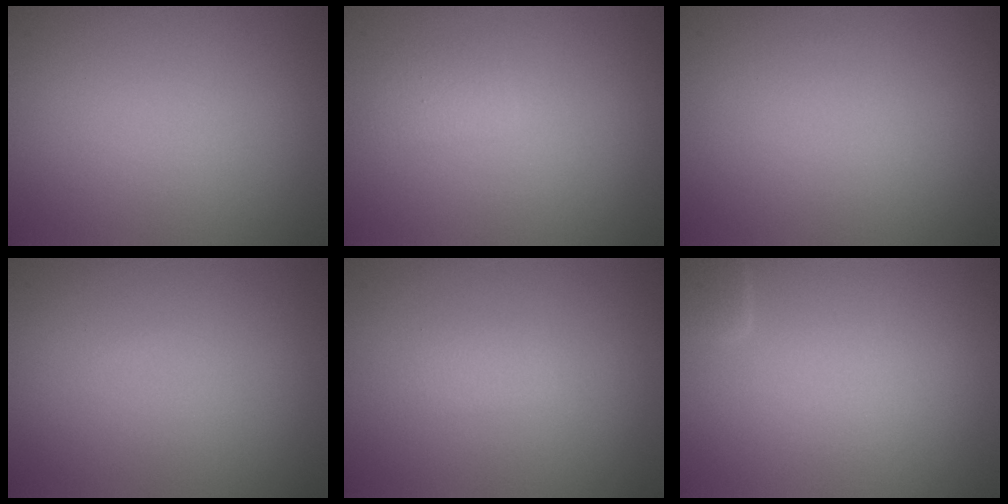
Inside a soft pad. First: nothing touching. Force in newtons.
{"total": 1.3, "press": 1.3, "slide": 0.1}
{"total": 0.0}
{"total": 0.0}
{"total": 0.9, "press": 0.9, "slide": 0.0}
{"total": 0.9, "press": 0.8, "slide": 0.1}